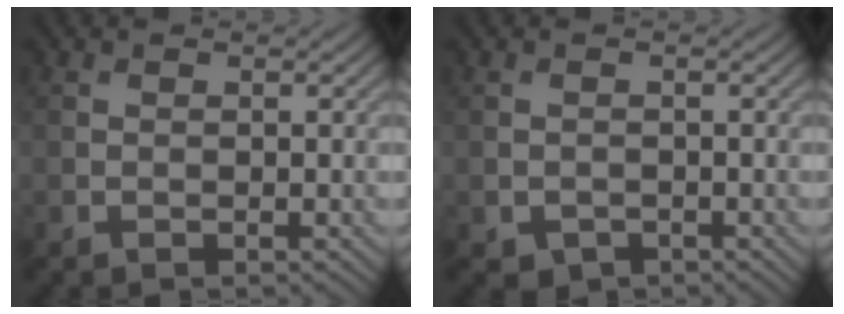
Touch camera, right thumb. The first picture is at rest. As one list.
[{"total": 1.4, "force": [-0.9, 1.0, 0.4], "torque": [-0.008, -0.008, -0.015]}]